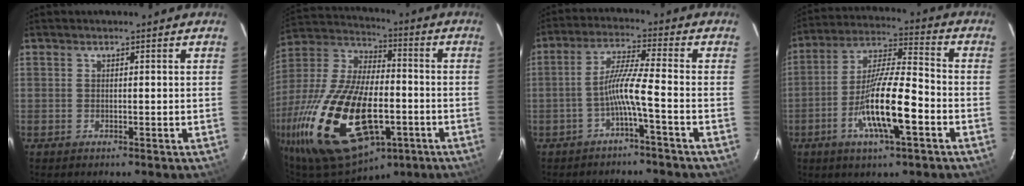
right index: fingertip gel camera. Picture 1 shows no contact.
{"total": 29.4, "force": [-11.6, 14.2, 23.0], "torque": [-0.483, -0.041, -0.188]}
{"total": 5.9, "force": [-2.8, -0.9, 5.2], "torque": [-0.115, 0.011, -0.052]}
{"total": 14.1, "force": [-5.3, 2.7, 12.8], "torque": [-0.250, -0.005, -0.102]}